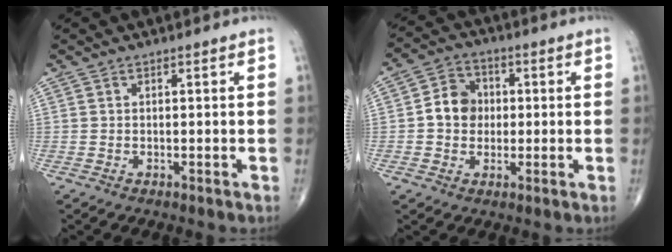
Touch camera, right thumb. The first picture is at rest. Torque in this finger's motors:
{"motor_torque": [0.61, 0.77, 0.19, -0.07, 0.03]}